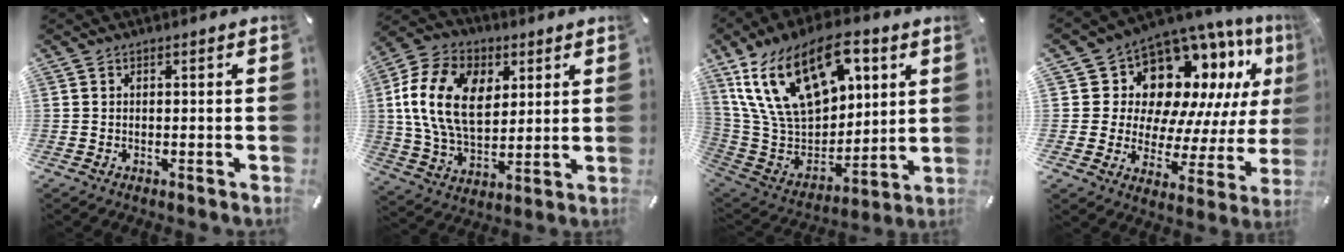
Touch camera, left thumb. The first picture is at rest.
{"total": 17.4, "force": [4.3, 12.2, 11.7], "torque": [-0.237, 0.004, 0.078]}
{"total": 24.2, "force": [11.3, 14.7, 15.6], "torque": [-0.310, -0.049, 0.199]}
{"total": 14.2, "force": [8.2, 10.0, 6.1], "torque": [-0.085, -0.098, 0.145]}